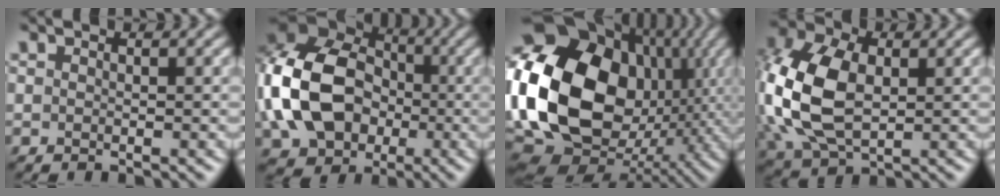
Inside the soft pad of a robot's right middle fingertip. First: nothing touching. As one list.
[{"total": 13.2, "force": [-1.4, 10.0, 8.5], "torque": [-0.206, 0.010, -0.037]}, {"total": 19.5, "force": [1.6, 14.8, 12.5], "torque": [-0.287, 0.010, 0.036]}, {"total": 10.7, "force": [0.3, 7.3, 7.8], "torque": [-0.211, 0.002, 0.010]}]